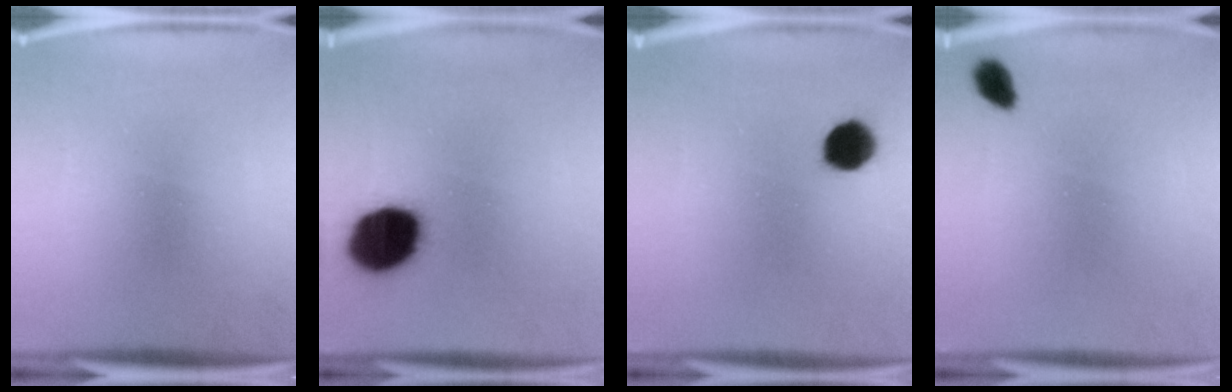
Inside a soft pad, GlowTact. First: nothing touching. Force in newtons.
{"total": 17.9}
{"total": 6.7}
{"total": 3.0}